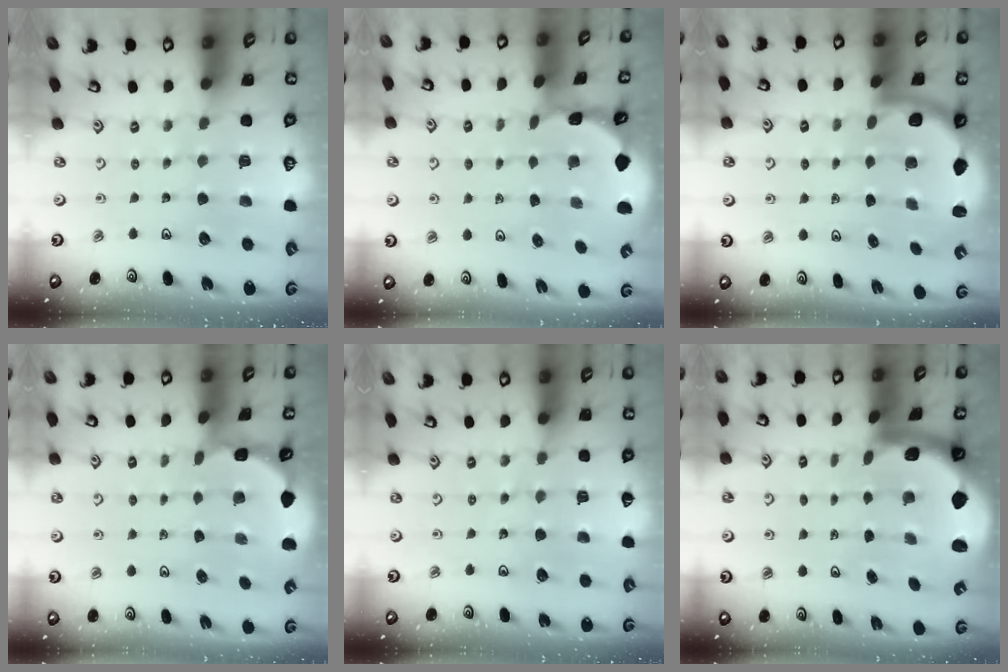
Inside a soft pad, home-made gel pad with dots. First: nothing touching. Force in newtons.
{"total": 0.7, "press": 0.6, "slide": 0.2}
{"total": 2.6, "press": 2.5, "slide": 0.6}
{"total": 1.7, "press": 1.7, "slide": 0.1}
{"total": 4.9, "press": 4.9, "slide": 0.6}
{"total": 2.6, "press": 2.6, "slide": 0.6}